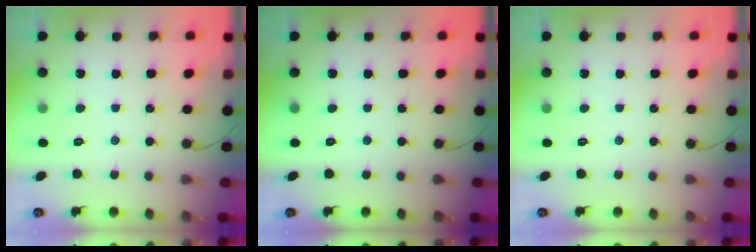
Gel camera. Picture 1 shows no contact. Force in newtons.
{"total": 0.0}
{"total": 0.0}